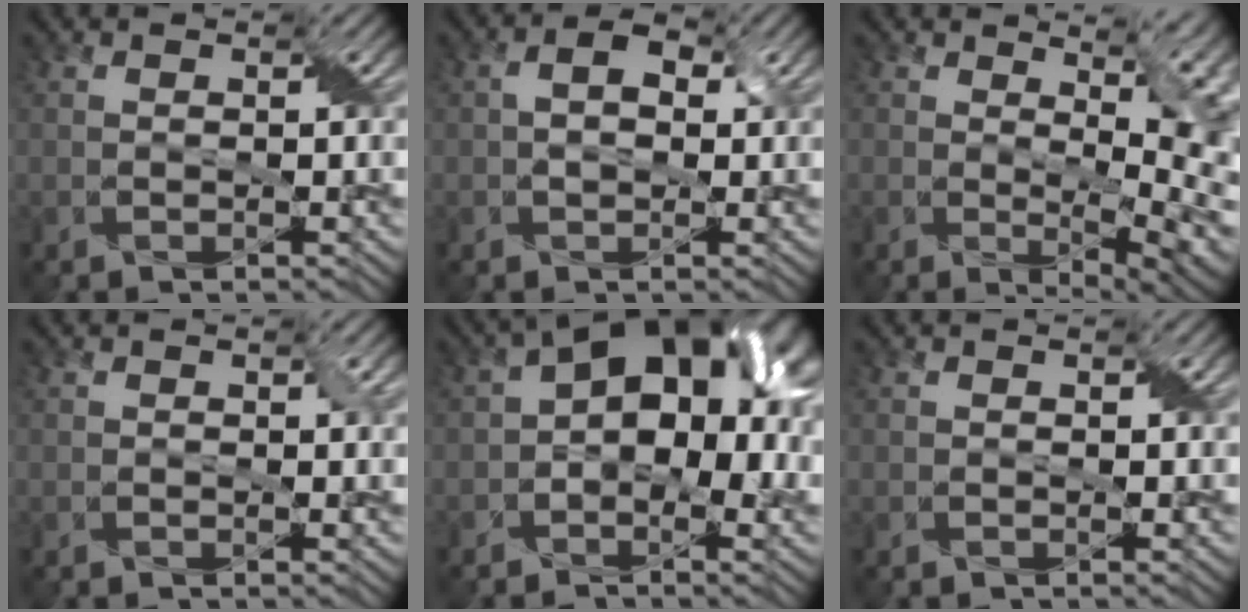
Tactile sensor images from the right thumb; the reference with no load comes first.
{"total": 3.8, "force": [0.5, 2.5, 2.8], "torque": [-0.052, 0.003, 0.006]}
{"total": 8.3, "force": [1.8, 3.3, 7.4], "torque": [-0.110, -0.015, 0.038]}
{"total": 0.9, "force": [0.0, 0.6, 0.6], "torque": [-0.006, -0.003, 0.000]}
{"total": 15.5, "force": [2.2, 9.6, 11.9], "torque": [-0.149, 0.012, 0.034]}
{"total": 0.0}